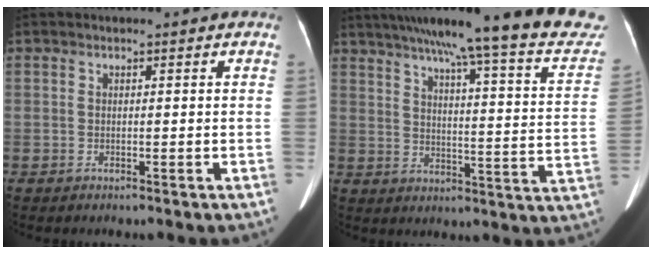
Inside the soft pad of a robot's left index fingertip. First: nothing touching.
{"total": 27.7, "force": [23.4, 1.6, 14.8], "torque": [-0.206, -0.047, 0.291]}